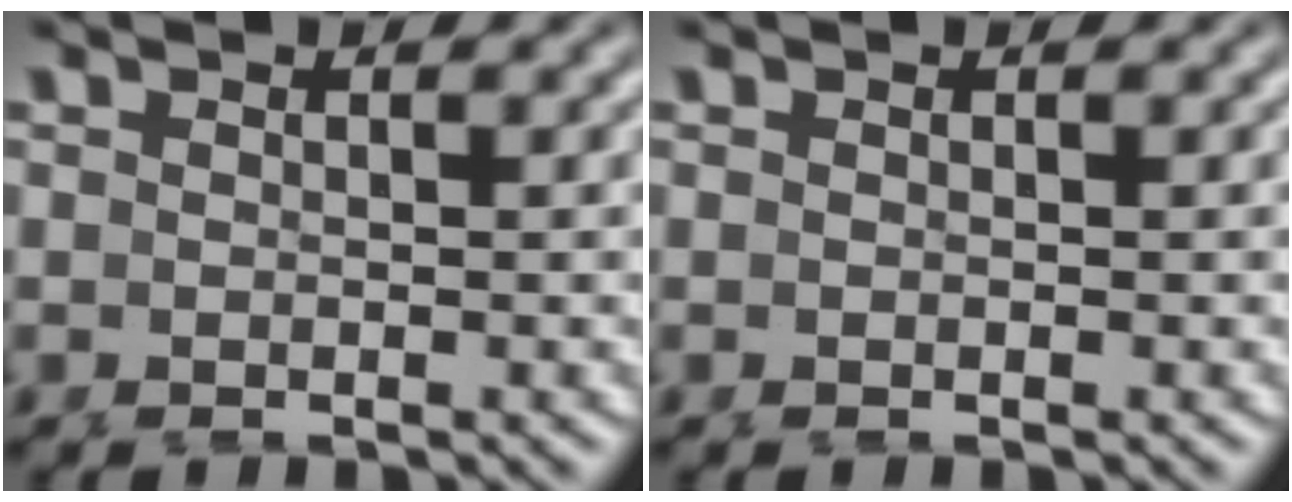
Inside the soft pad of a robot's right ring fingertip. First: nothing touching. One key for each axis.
{"total": 0.0}